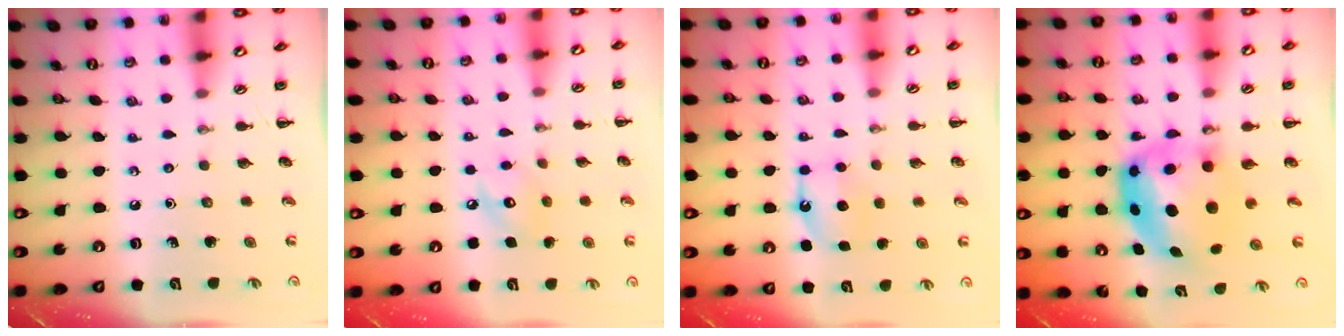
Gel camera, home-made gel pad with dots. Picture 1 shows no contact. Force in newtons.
{"total": 6.7, "press": 6.6, "slide": 1.0}
{"total": 8.3, "press": 8.1, "slide": 1.7}
{"total": 7.7, "press": 7.6, "slide": 1.6}